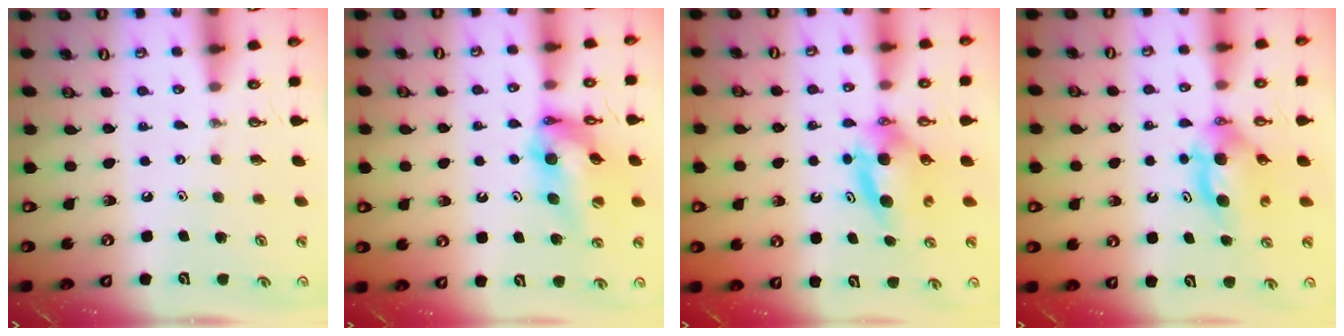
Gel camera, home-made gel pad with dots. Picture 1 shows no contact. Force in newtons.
{"total": 12.5, "press": 12.4, "slide": 1.6}
{"total": 6.6, "press": 6.2, "slide": 2.5}
{"total": 7.9, "press": 4.8, "slide": 6.2}